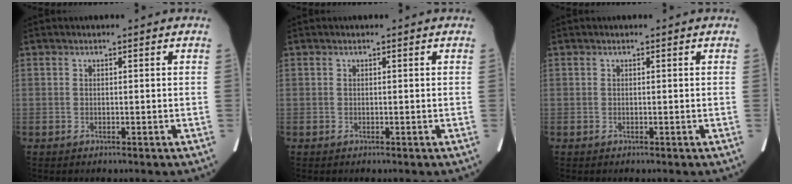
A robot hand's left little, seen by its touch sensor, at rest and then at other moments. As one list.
[{"total": 0.0}, {"total": 0.0}]